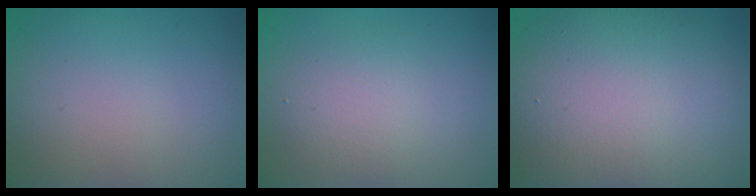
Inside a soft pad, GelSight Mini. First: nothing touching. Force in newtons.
{"total": 3.5, "press": 3.5, "slide": 0.2}
{"total": 11.3, "press": 11.3, "slide": 0.7}